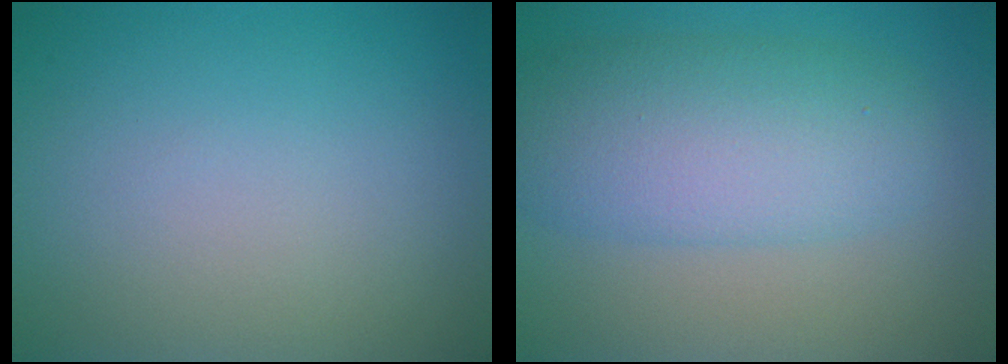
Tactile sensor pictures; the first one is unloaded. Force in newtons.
{"total": 6.9, "press": 6.8, "slide": 0.3}